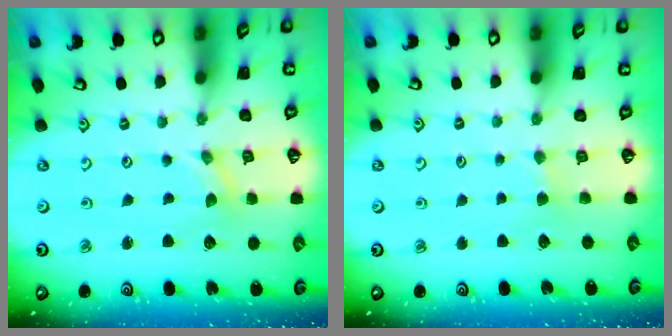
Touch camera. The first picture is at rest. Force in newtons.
{"total": 2.2, "press": 2.2, "slide": 0.4}